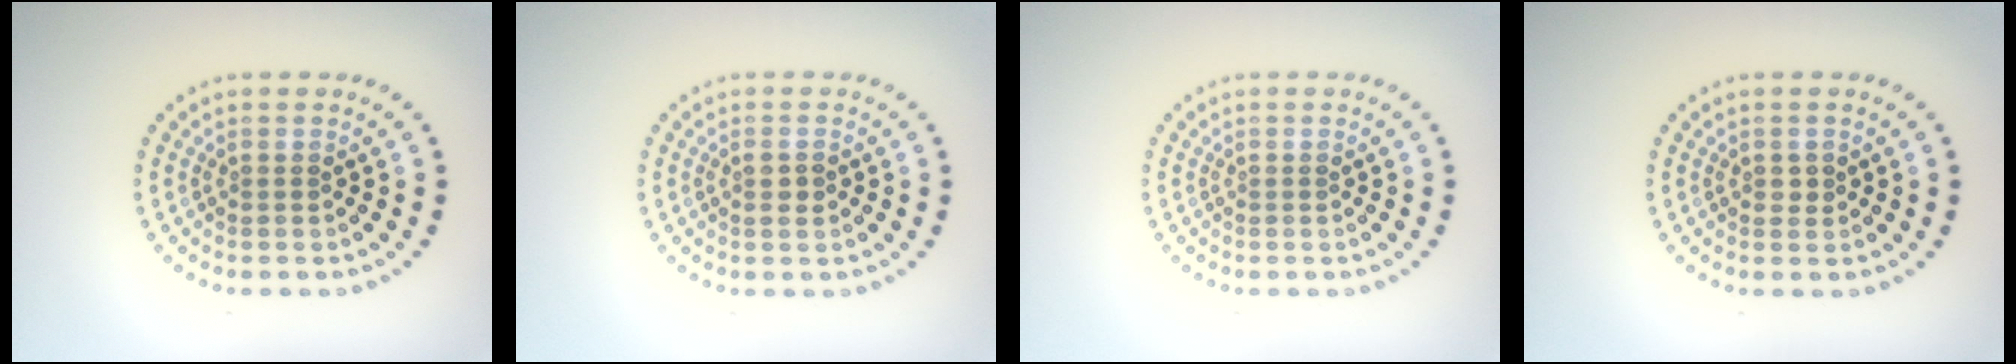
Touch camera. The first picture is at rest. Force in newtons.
{"total": 1.2, "press": 1.1, "slide": 0.4}
{"total": 0.0}
{"total": 0.8, "press": 0.8, "slide": 0.1}